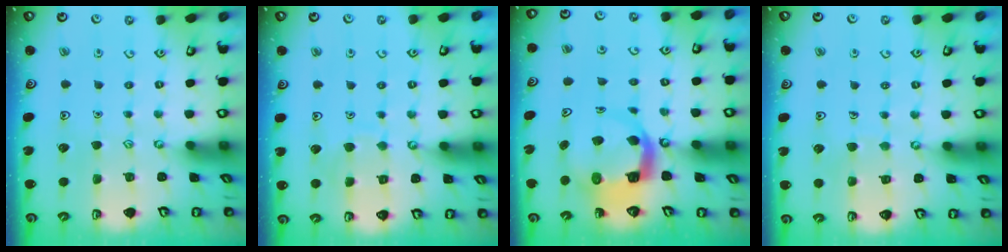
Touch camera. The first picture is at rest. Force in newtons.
{"total": 5.7, "press": 5.7, "slide": 0.4}
{"total": 7.5, "press": 7.4, "slide": 1.0}
{"total": 3.4, "press": 3.4, "slide": 0.2}